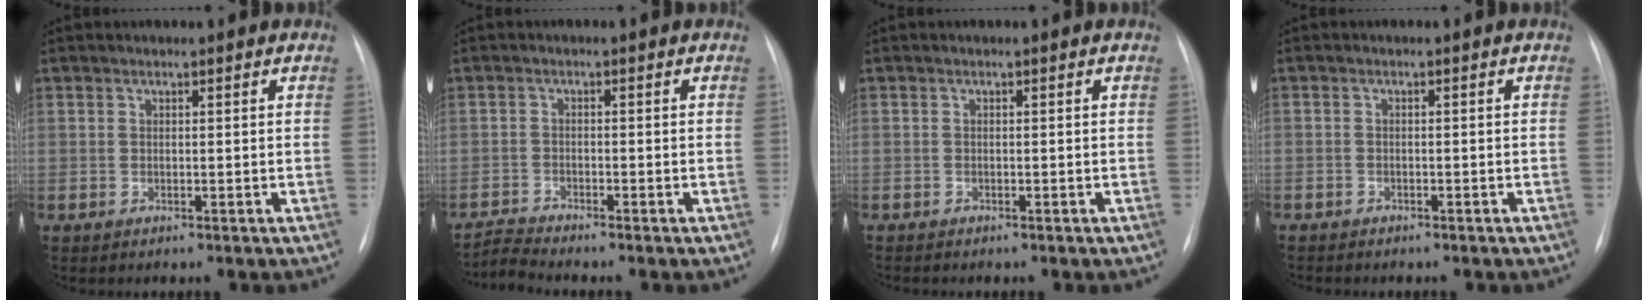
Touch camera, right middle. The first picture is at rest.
{"total": 2.8, "force": [-2.5, -1.1, -0.5], "torque": [0.003, -0.020, -0.051]}
{"total": 0.8, "force": [-0.7, 0.3, 0.2], "torque": [-0.006, 0.001, -0.013]}
{"total": 2.6, "force": [-2.1, 1.2, 0.8], "torque": [-0.015, 0.002, -0.025]}